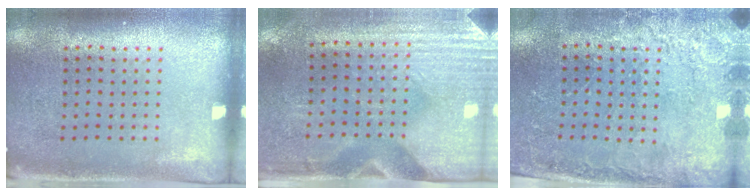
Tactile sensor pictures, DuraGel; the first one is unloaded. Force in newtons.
{"total": 3.0, "press": 2.6, "slide": 1.5}
{"total": 2.5, "press": 2.3, "slide": 0.8}